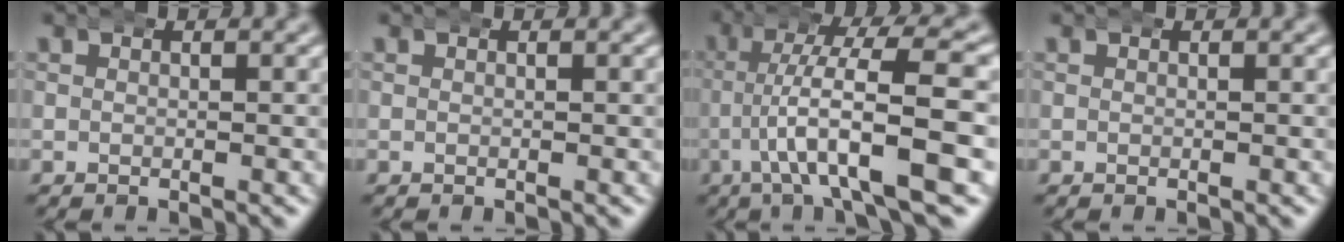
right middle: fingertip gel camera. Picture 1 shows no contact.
{"total": 0.0}
{"total": 7.9, "force": [-1.2, 1.5, 7.7], "torque": [-0.131, 0.002, -0.021]}
{"total": 0.0}